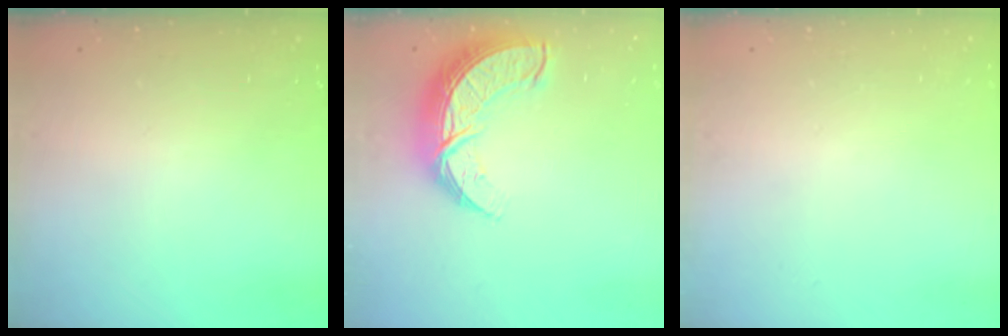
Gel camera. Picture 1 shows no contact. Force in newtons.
{"total": 11.4, "press": 11.4, "slide": 0.8}
{"total": 0.0}